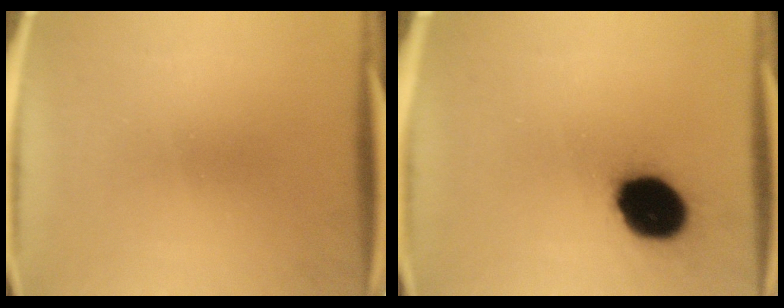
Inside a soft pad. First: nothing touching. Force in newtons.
{"total": 16.4}